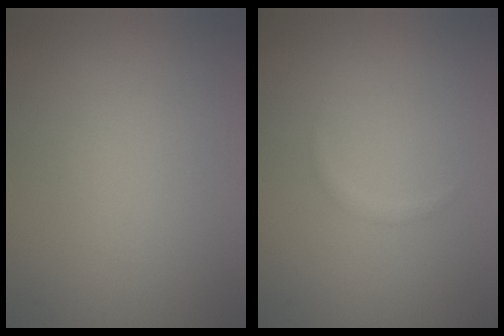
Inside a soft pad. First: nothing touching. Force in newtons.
{"total": 0.5, "press": 0.5, "slide": 0.1}